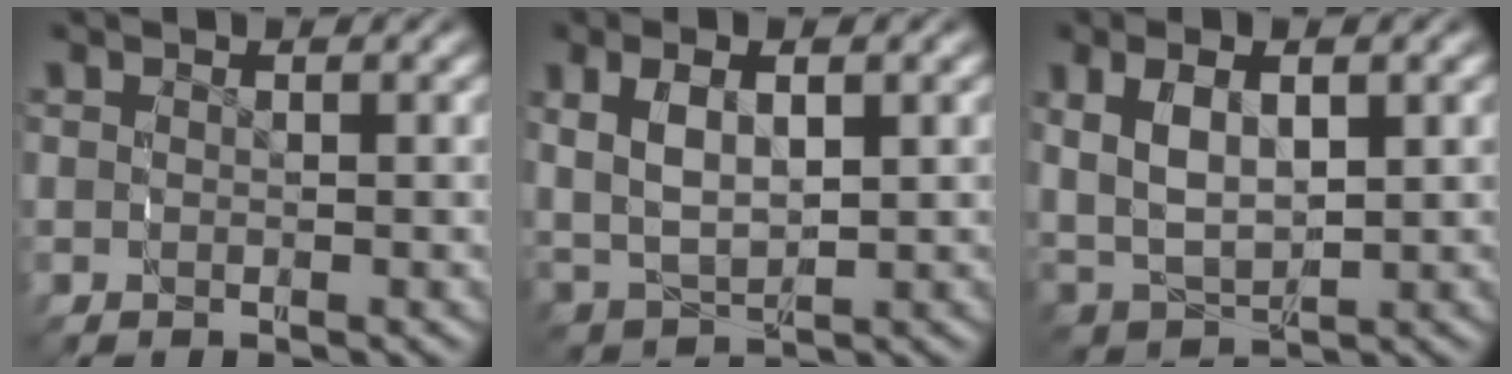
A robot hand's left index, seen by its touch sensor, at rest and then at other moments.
{"total": 5.5, "force": [1.0, 4.0, 3.6], "torque": [-0.096, -0.007, 0.027]}
{"total": 6.4, "force": [0.9, 4.8, 4.2], "torque": [-0.110, -0.010, 0.026]}